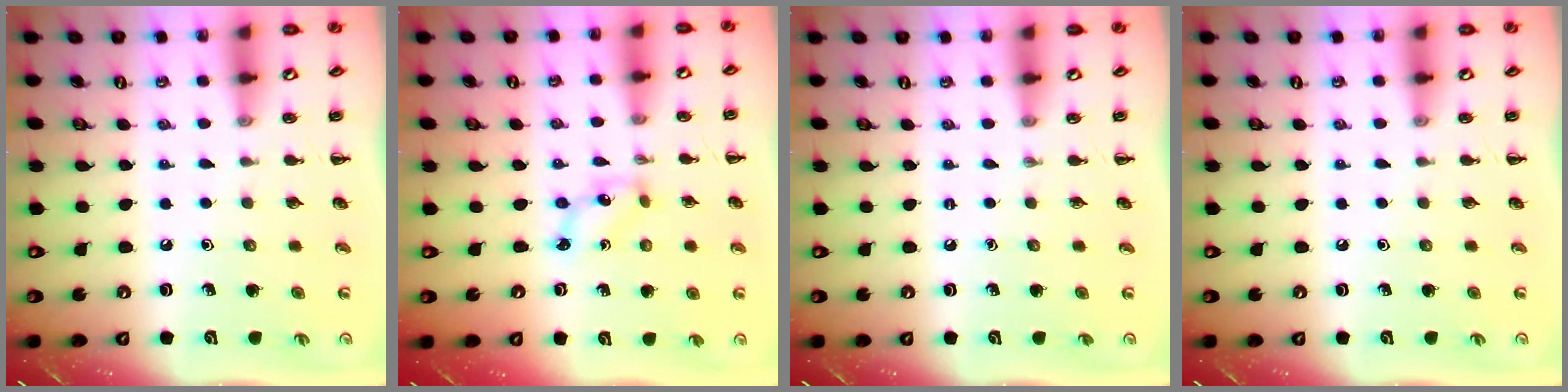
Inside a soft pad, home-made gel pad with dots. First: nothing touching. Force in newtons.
{"total": 2.1, "press": 2.0, "slide": 0.4}
{"total": 0.0}
{"total": 0.0}